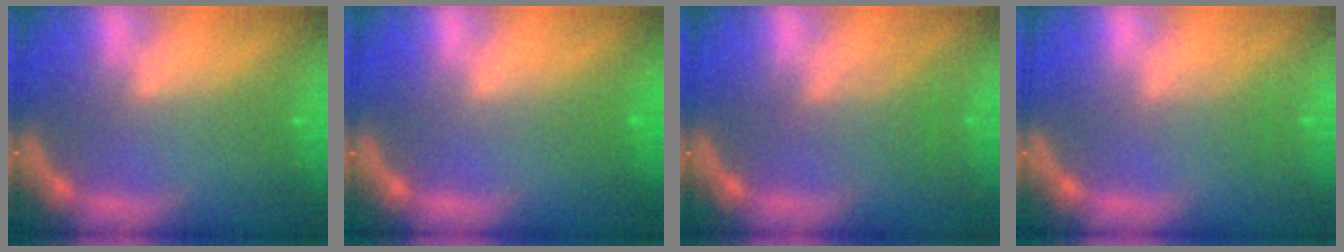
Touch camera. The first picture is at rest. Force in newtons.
{"total": 1.4}
{"total": 3.0}
{"total": 2.0}